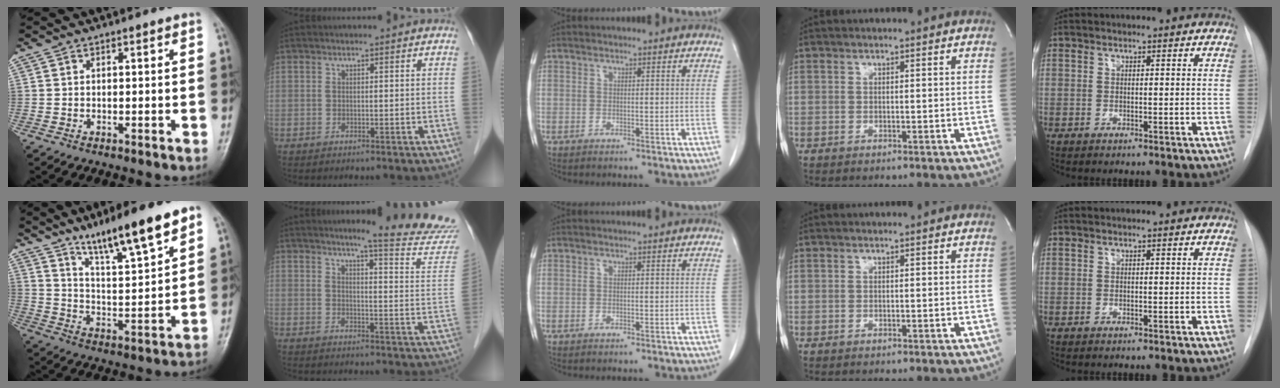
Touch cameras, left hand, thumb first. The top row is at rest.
{"thumb": {"total": 15.1, "force": [10.4, 2.2, 10.8], "torque": [-0.170, -0.055, 0.180]}, "index": {"total": 16.4, "force": [15.4, -0.4, 5.6], "torque": [-0.063, -0.096, 0.167]}}